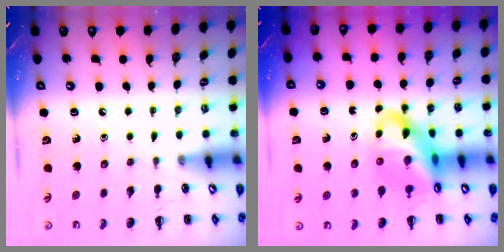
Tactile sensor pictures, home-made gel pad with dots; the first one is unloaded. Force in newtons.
{"total": 13.6, "press": 13.1, "slide": 3.7}